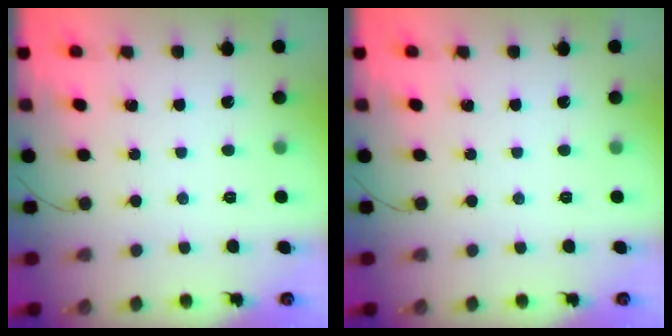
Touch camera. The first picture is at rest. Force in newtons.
{"total": 0.0}